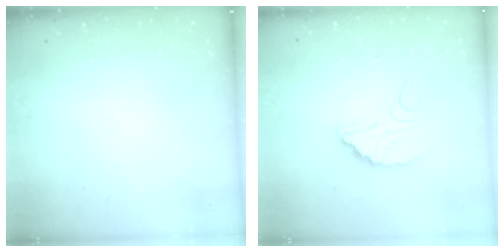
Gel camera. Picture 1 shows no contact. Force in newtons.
{"total": 7.4, "press": 7.3, "slide": 0.7}